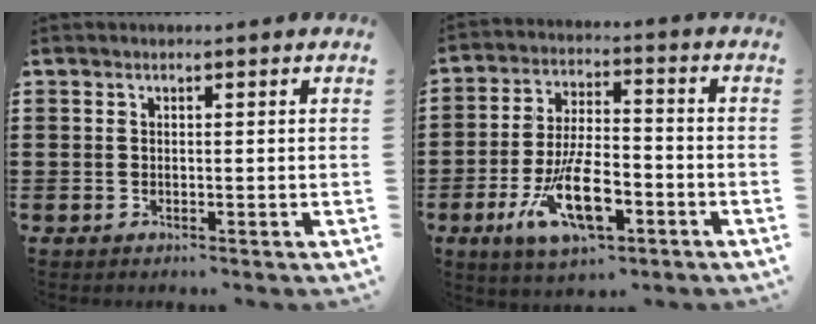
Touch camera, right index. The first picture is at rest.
{"total": 11.9, "force": [-5.0, 4.9, 9.6], "torque": [-0.186, -0.002, -0.089]}